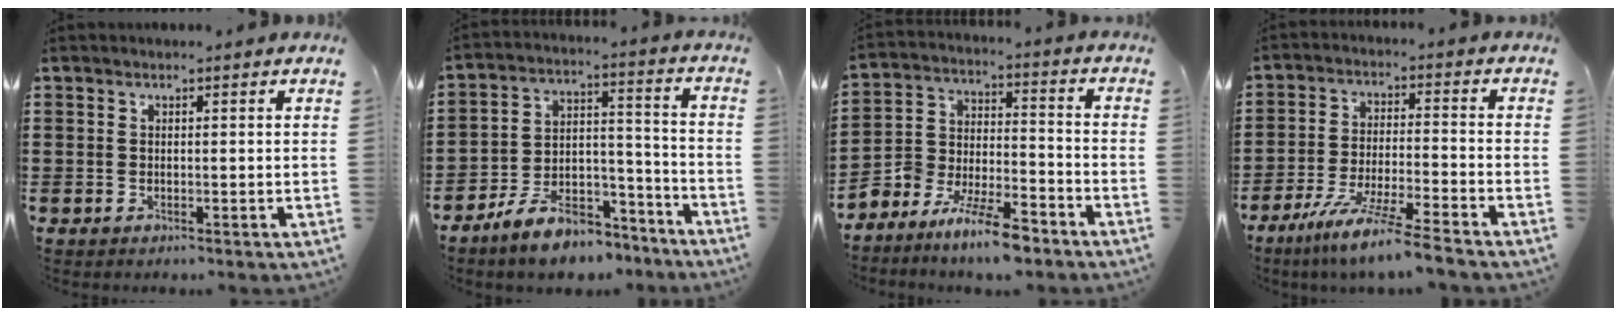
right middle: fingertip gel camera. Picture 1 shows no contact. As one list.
[{"total": 9.1, "force": [-7.8, 3.0, 3.7], "torque": [-0.065, 0.033, -0.149]}, {"total": 8.8, "force": [-8.0, 1.5, 3.4], "torque": [-0.064, 0.016, -0.155]}, {"total": 8.1, "force": [-6.9, -0.7, 4.1], "torque": [-0.085, -0.014, -0.135]}]